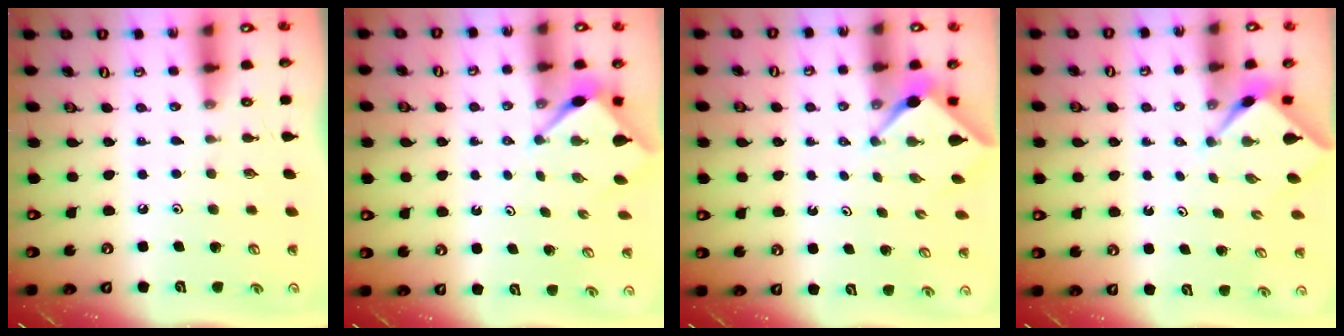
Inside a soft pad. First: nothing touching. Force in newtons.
{"total": 2.9, "press": 2.9, "slide": 0.3}
{"total": 2.6, "press": 2.6, "slide": 0.3}
{"total": 2.2, "press": 2.2, "slide": 0.2}